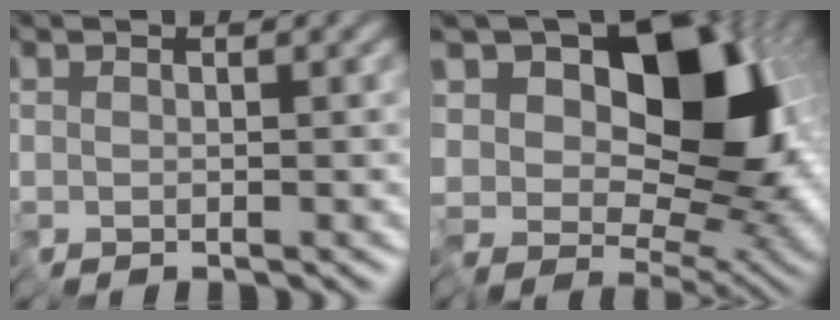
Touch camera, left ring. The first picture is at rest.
{"total": 16.2, "force": [6.0, 8.9, 12.1], "torque": [-0.160, 0.045, 0.099]}